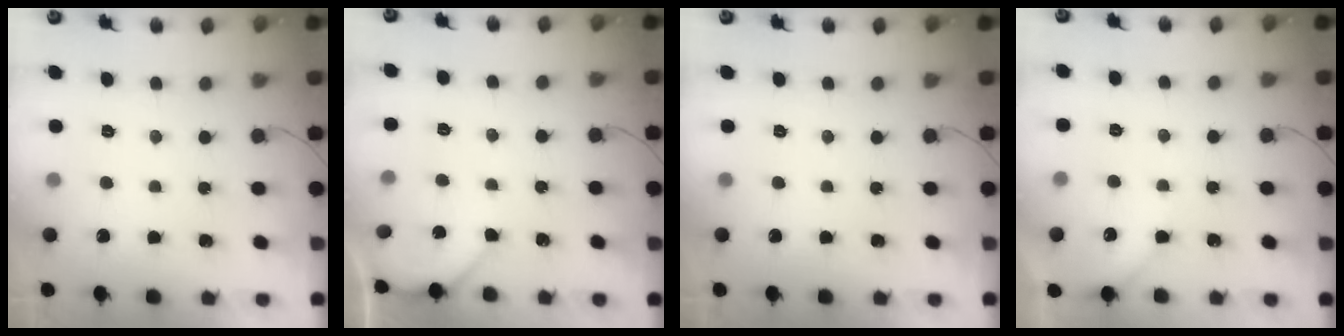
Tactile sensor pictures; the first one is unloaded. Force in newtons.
{"total": 2.7, "press": 2.6, "slide": 0.4}
{"total": 0.0}
{"total": 2.9, "press": 2.9, "slide": 0.4}